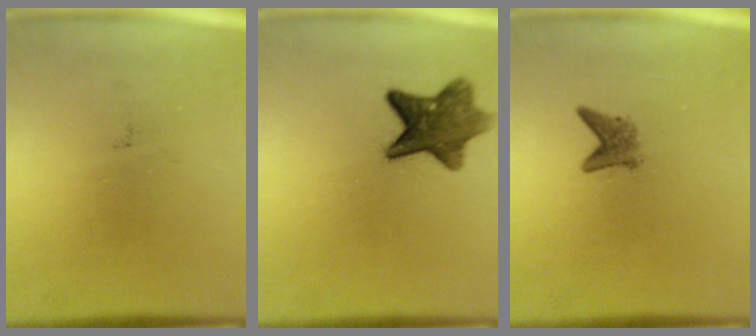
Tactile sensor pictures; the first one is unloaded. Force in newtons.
{"total": 8.3}
{"total": 2.1}